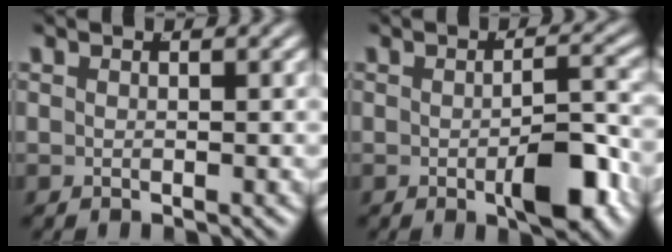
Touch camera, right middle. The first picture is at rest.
{"total": 4.4, "force": [-1.7, 1.4, 3.8], "torque": [-0.046, -0.004, -0.027]}